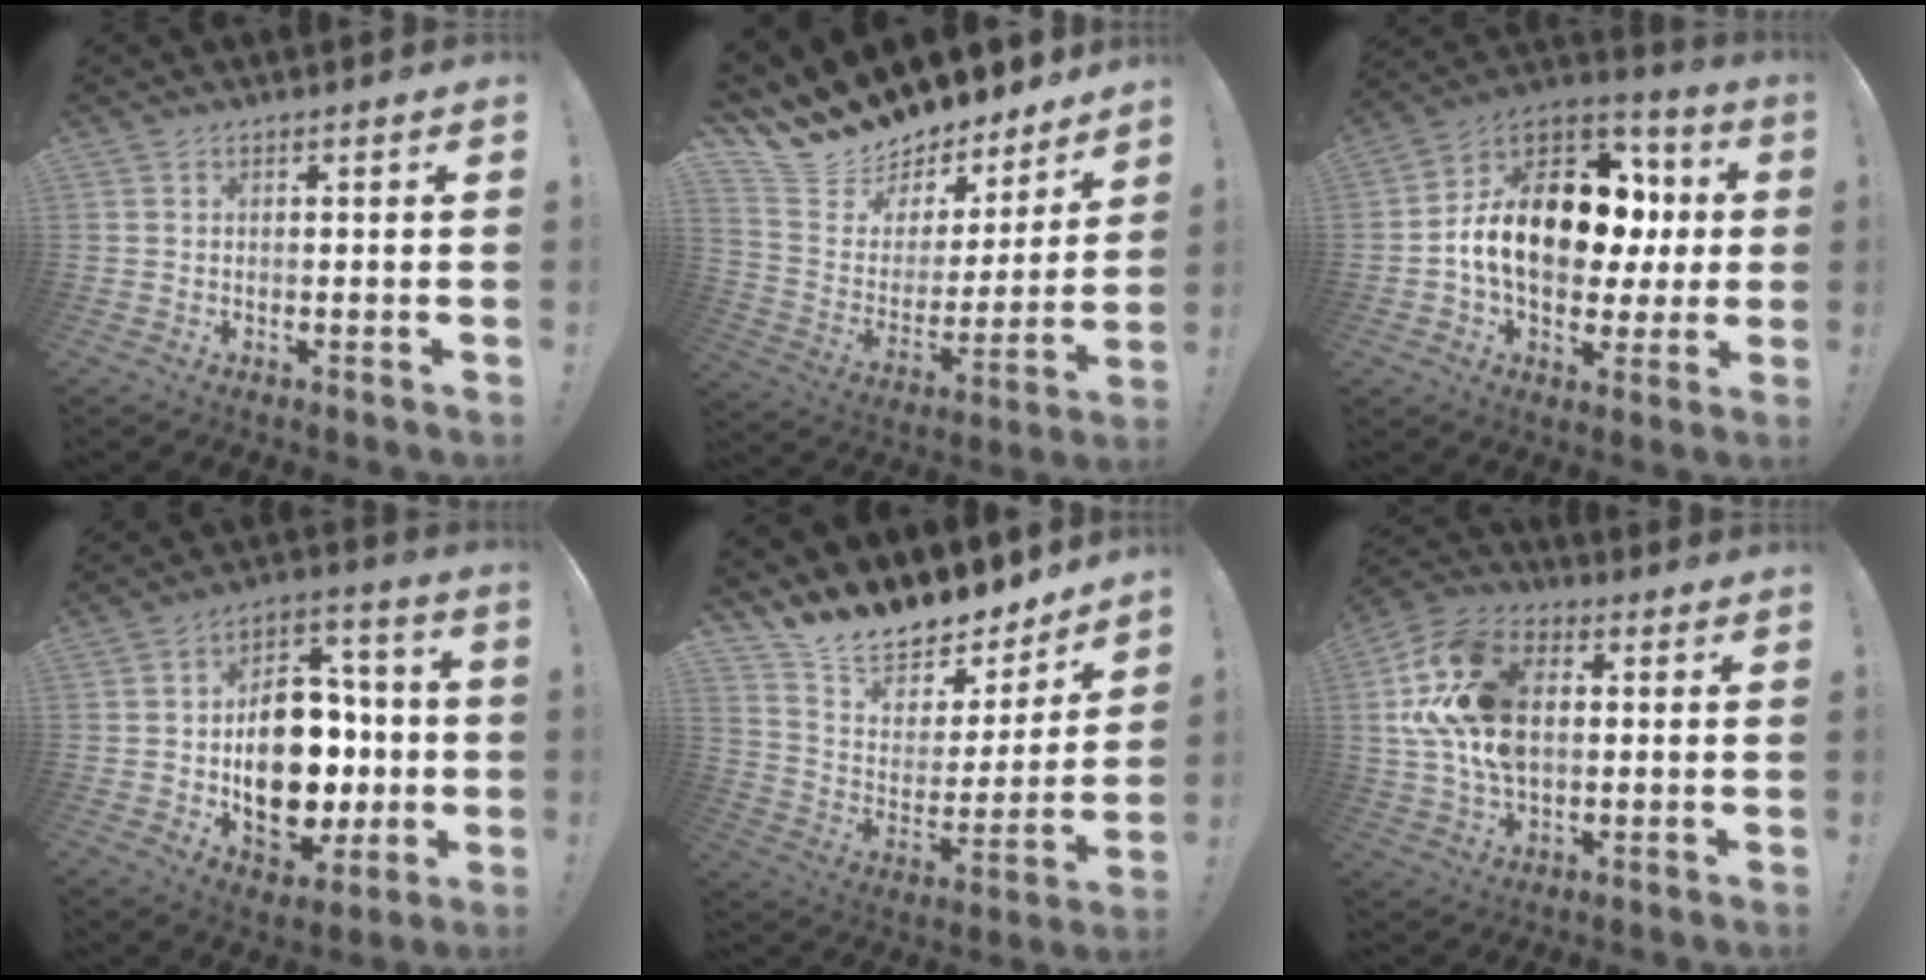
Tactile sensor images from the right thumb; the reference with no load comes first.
{"total": 13.8, "force": [12.2, 5.7, 3.1], "torque": [-0.077, -0.101, 0.229]}
{"total": 20.6, "force": [0.4, 13.7, 15.3], "torque": [-0.249, 0.012, 0.017]}
{"total": 19.7, "force": [-2.9, 13.5, 14.1], "torque": [-0.224, 0.017, -0.036]}
{"total": 14.0, "force": [12.6, 5.1, 3.3], "torque": [-0.073, -0.108, 0.229]}
{"total": 21.1, "force": [3.0, 14.4, 15.1], "torque": [-0.279, 0.006, 0.060]}